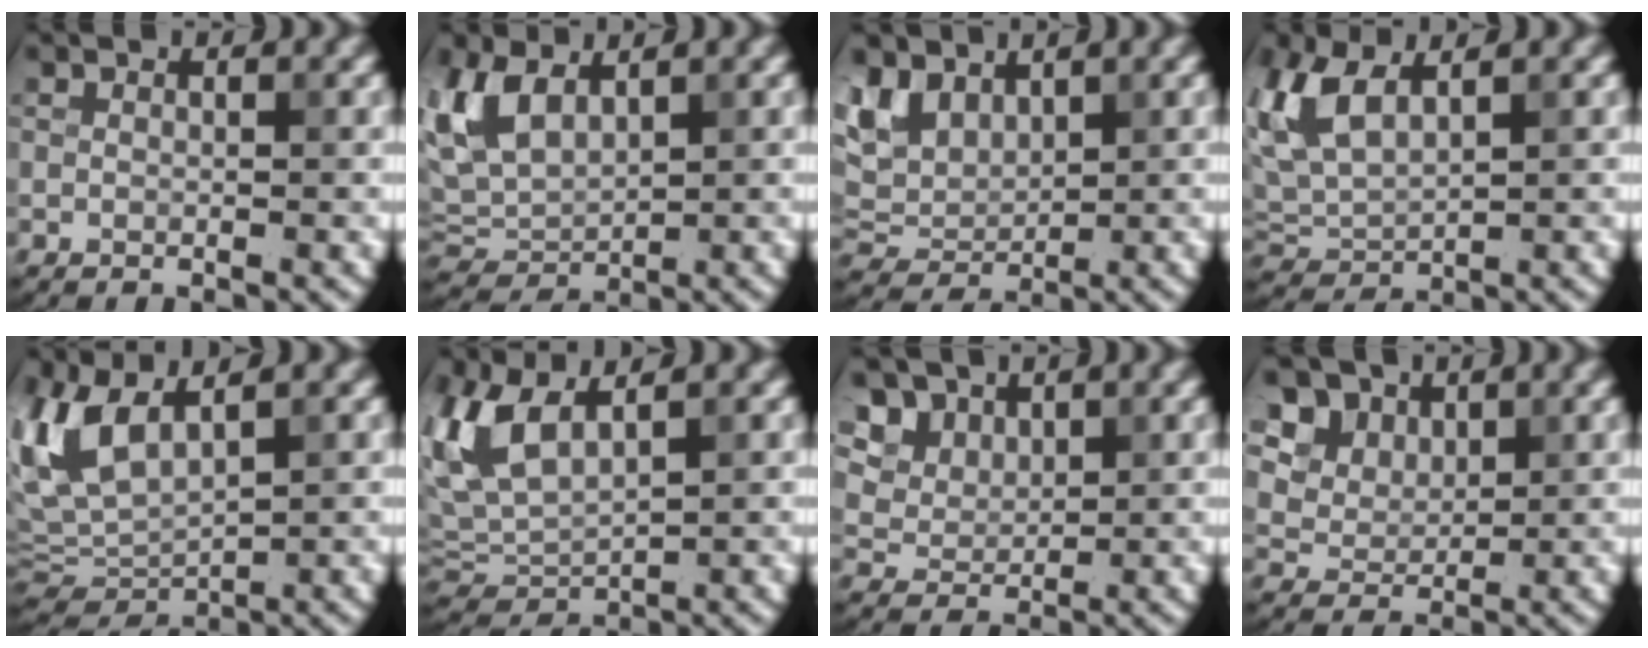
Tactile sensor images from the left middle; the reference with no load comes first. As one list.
[{"total": 5.2, "force": [1.9, 3.3, 3.6], "torque": [-0.088, 0.004, 0.036]}, {"total": 5.2, "force": [2.7, 3.4, 2.8], "torque": [-0.070, 0.002, 0.051]}, {"total": 5.3, "force": [1.9, 2.8, 4.1], "torque": [-0.108, 0.011, 0.038]}, {"total": 6.8, "force": [2.8, 3.3, 5.2], "torque": [-0.128, 0.007, 0.055]}, {"total": 6.2, "force": [2.5, 3.0, 4.8], "torque": [-0.121, 0.010, 0.049]}, {"total": 7.2, "force": [4.2, 5.0, 3.1], "torque": [-0.081, 0.003, 0.076]}, {"total": 8.0, "force": [4.7, 5.6, 3.2], "torque": [-0.082, 0.002, 0.083]}]